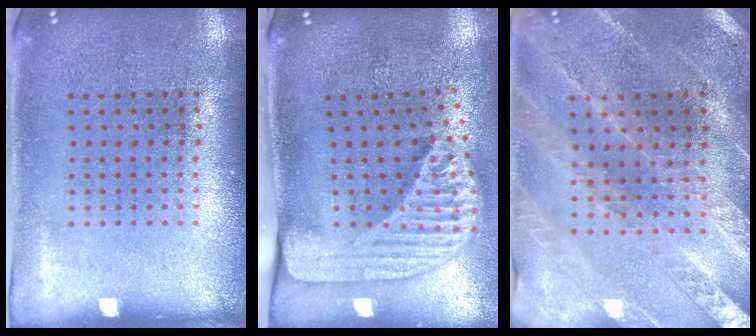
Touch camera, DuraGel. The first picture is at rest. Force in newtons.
{"total": 2.4, "press": 1.7, "slide": 1.7}
{"total": 1.5, "press": 1.5, "slide": 0.2}